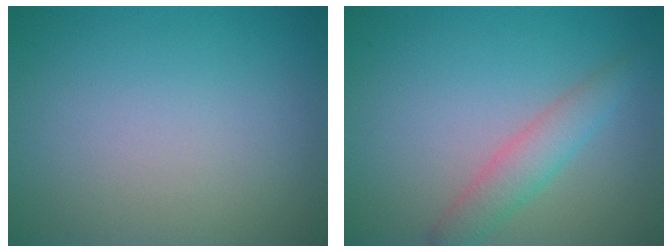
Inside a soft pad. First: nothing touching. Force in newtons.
{"total": 2.8, "press": 2.8, "slide": 0.1}